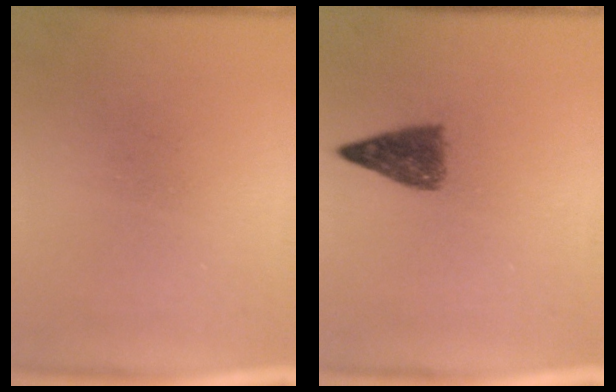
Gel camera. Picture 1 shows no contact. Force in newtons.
{"total": 4.0}